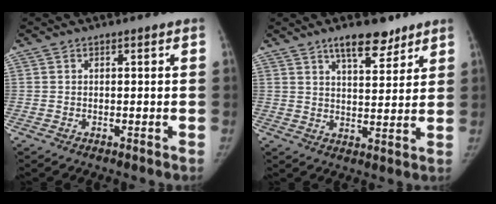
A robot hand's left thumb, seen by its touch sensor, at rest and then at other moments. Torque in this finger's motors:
{"motor_torque": [0.28, -0.18, 1.07, -0.69, 0.05]}